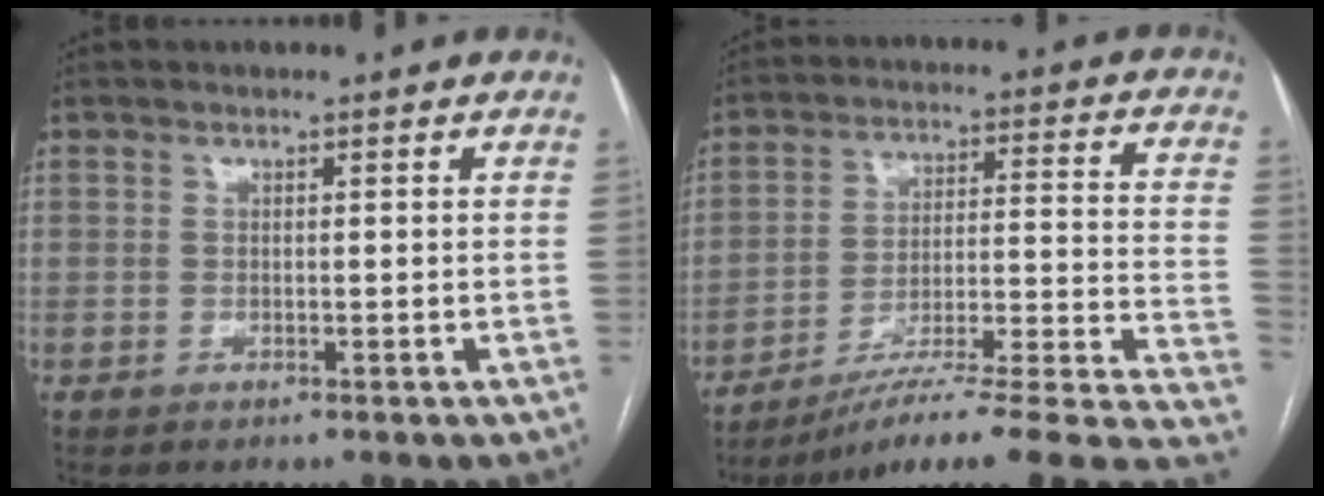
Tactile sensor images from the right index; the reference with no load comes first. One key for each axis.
{"total": 20.8, "fx": -15.5, "fy": 0.6, "fz": 13.8, "tx": -0.112, "ty": 0.037, "tz": -0.230}